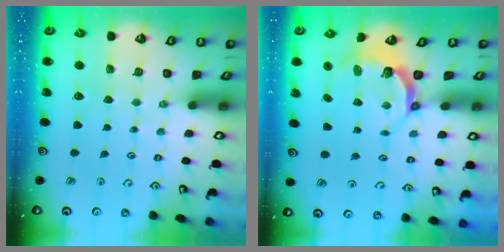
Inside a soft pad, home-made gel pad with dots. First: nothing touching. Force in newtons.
{"total": 5.3, "press": 4.3, "slide": 3.1}